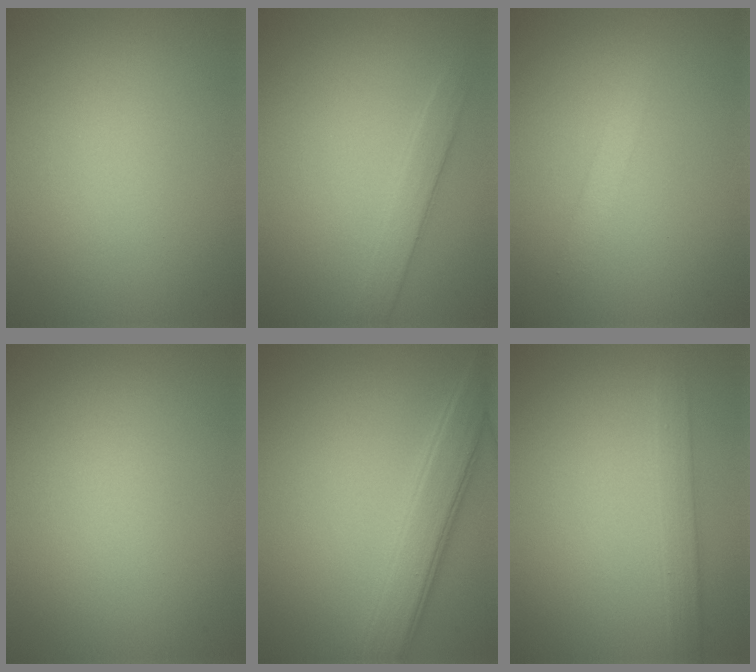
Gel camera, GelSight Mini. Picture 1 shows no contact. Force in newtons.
{"total": 2.3, "press": 2.3, "slide": 0.1}
{"total": 1.1, "press": 1.1, "slide": 0.1}
{"total": 0.0}
{"total": 4.6, "press": 4.6, "slide": 0.2}
{"total": 2.5, "press": 2.5, "slide": 0.2}